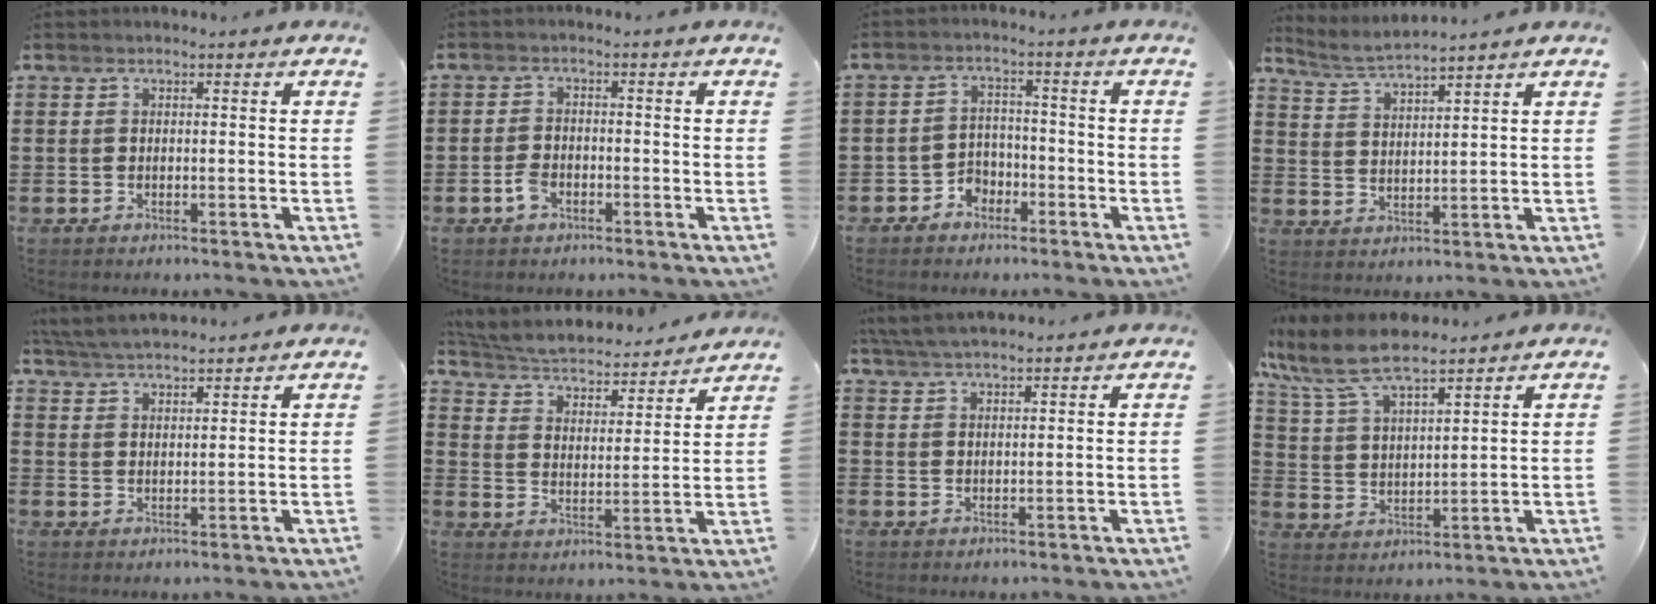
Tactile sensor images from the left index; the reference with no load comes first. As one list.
[{"total": 2.6, "force": [-1.3, 1.5, 1.7], "torque": [-0.039, -0.001, -0.026]}, {"total": 3.3, "force": [-2.6, 1.9, 0.5], "torque": [-0.019, 0.007, -0.057]}, {"total": 3.5, "force": [3.4, -0.4, 0.8], "torque": [-0.028, -0.017, 0.058]}, {"total": 4.5, "force": [4.5, 0.0, 0.7], "torque": [-0.029, -0.015, 0.082]}, {"total": 3.4, "force": [3.3, 0.6, 0.9], "torque": [-0.038, -0.032, 0.046]}, {"total": 4.4, "force": [4.2, 0.2, 1.3], "torque": [-0.038, -0.007, 0.079]}, {"total": 8.4, "force": [7.2, 2.0, 3.8], "torque": [-0.103, -0.027, 0.130]}]